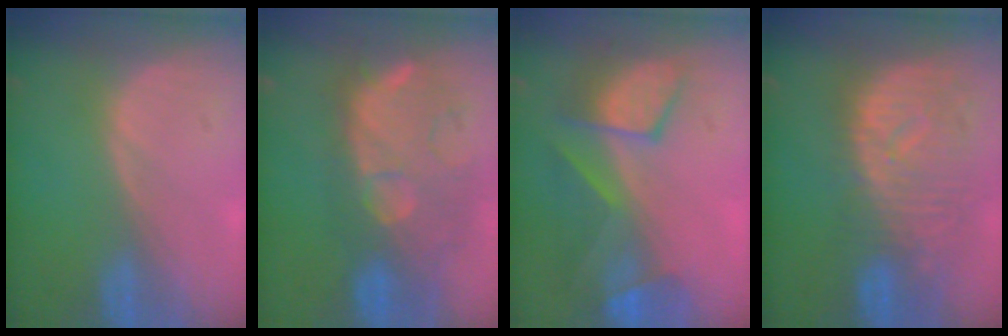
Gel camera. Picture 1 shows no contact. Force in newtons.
{"total": 11.3, "press": 10.5, "slide": 4.2}
{"total": 9.0, "press": 8.3, "slide": 3.6}
{"total": 10.9, "press": 9.7, "slide": 5.0}